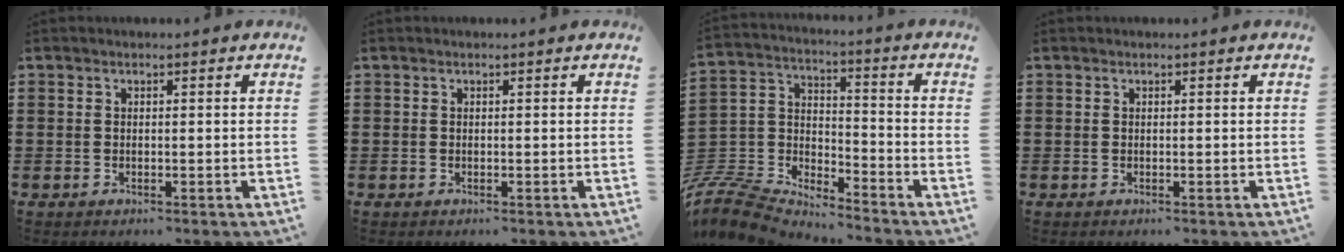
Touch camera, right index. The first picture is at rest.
{"total": 0.0}
{"total": 8.0, "force": [-7.6, 1.9, 1.7], "torque": [-0.072, -0.008, -0.165]}
{"total": 0.0}